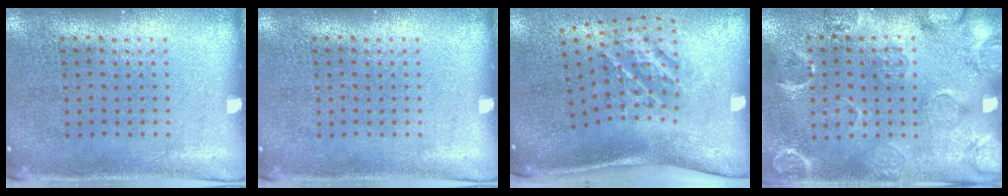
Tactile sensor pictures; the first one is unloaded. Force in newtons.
{"total": 0.0}
{"total": 2.2, "press": 1.2, "slide": 1.8}
{"total": 2.8, "press": 1.8, "slide": 2.1}